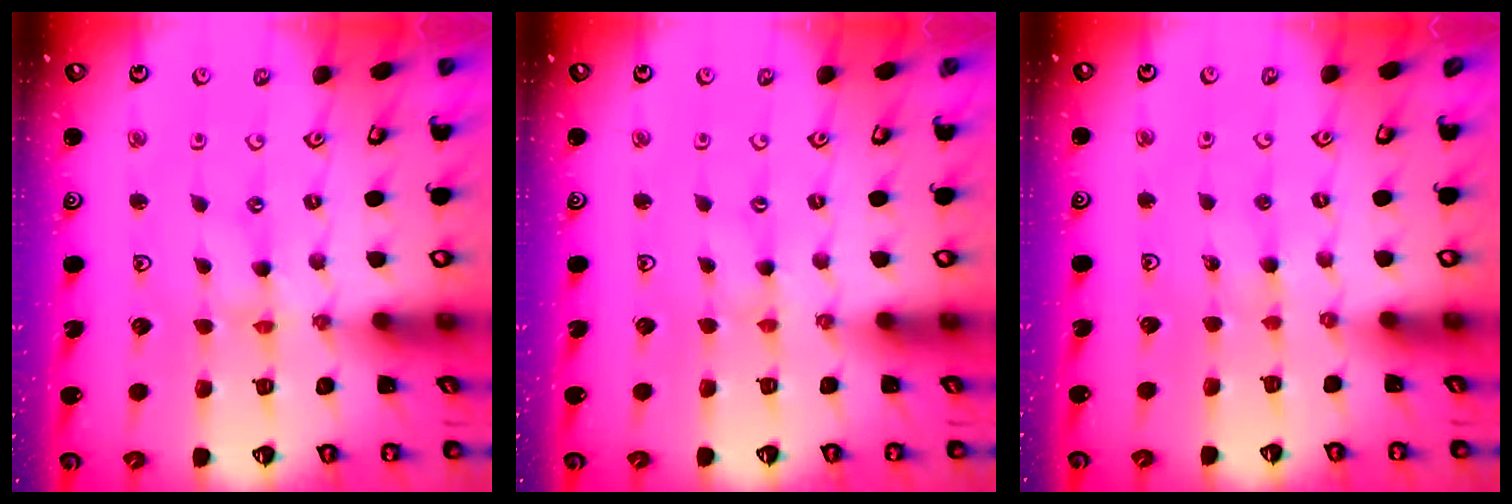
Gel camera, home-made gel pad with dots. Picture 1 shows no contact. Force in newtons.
{"total": 0.0}
{"total": 2.2, "press": 2.2, "slide": 0.2}